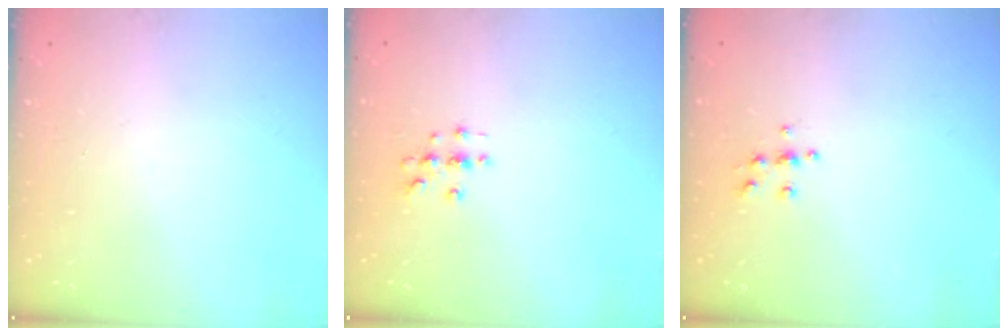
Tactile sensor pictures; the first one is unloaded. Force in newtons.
{"total": 2.7, "press": 2.7, "slide": 0.3}
{"total": 5.3, "press": 5.2, "slide": 0.5}